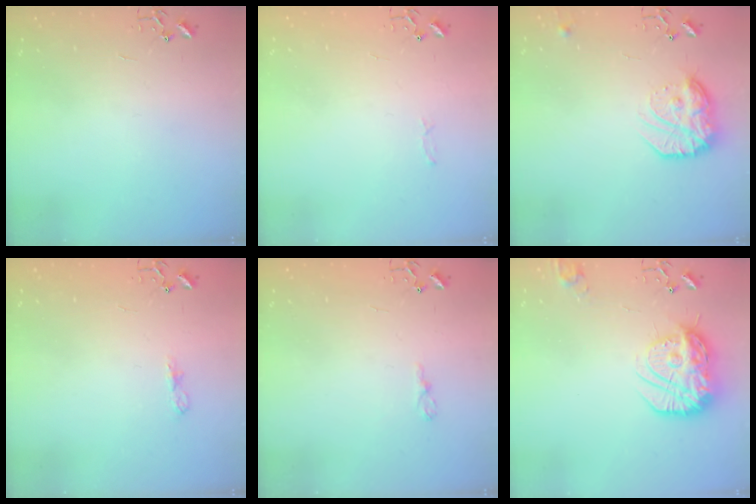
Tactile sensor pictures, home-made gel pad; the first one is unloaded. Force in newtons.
{"total": 2.8, "press": 2.8, "slide": 0.4}
{"total": 16.9, "press": 16.8, "slide": 1.4}
{"total": 6.2, "press": 6.2, "slide": 0.8}
{"total": 3.8, "press": 3.8, "slide": 0.4}
{"total": 19.1, "press": 19.1, "slide": 1.1}